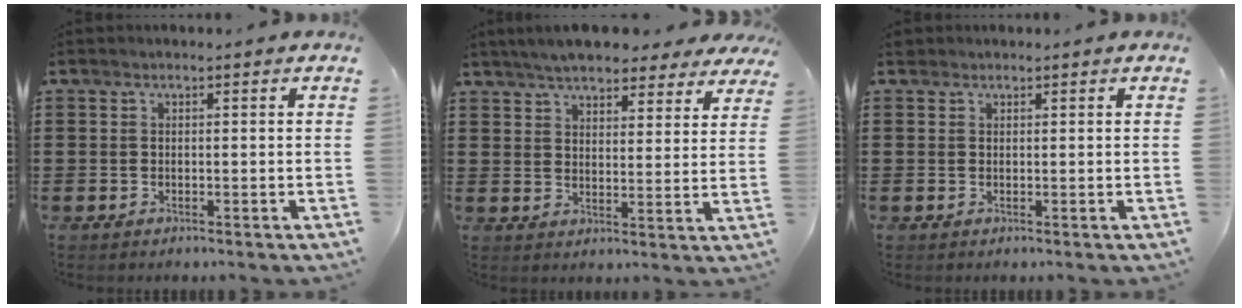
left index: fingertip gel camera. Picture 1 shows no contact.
{"total": 5.8, "force": [5.5, 1.0, 1.8], "torque": [-0.056, -0.013, 0.101]}
{"total": 0.7, "force": [0.6, 0.4, 0.1], "torque": [-0.005, 0.003, 0.012]}